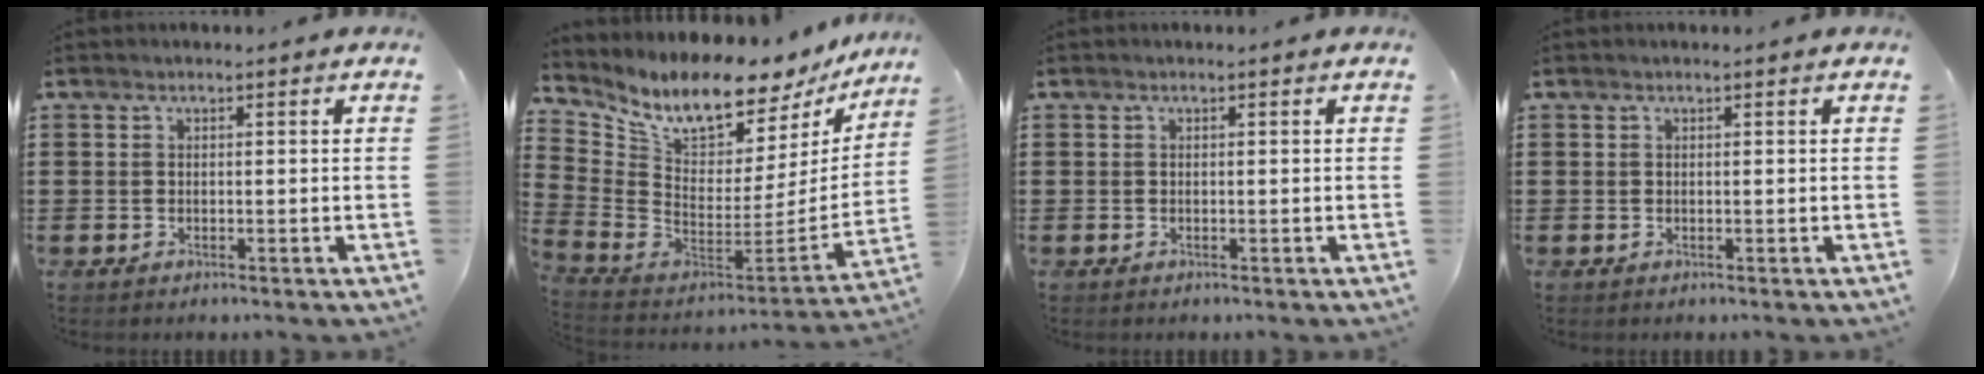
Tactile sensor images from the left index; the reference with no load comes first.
{"total": 9.2, "force": [7.7, 2.6, 4.3], "torque": [-0.111, -0.075, 0.131]}
{"total": 0.0}
{"total": 0.0}